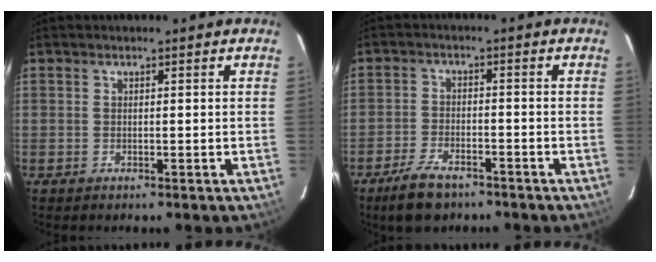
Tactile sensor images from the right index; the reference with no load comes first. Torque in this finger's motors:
{"motor_torque": [0.25, -0.31, -0.04, -0.01]}